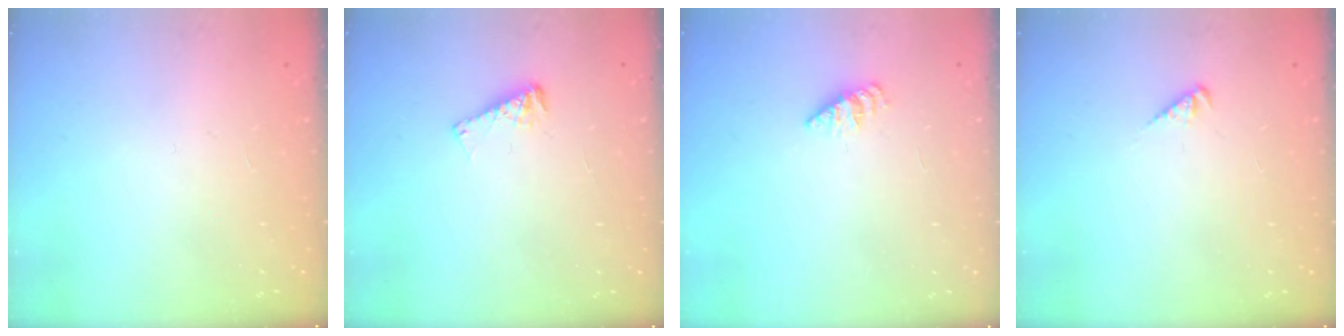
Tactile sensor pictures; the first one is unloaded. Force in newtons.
{"total": 5.1, "press": 5.0, "slide": 0.6}
{"total": 2.2, "press": 2.2, "slide": 0.3}
{"total": 2.1, "press": 2.0, "slide": 0.5}